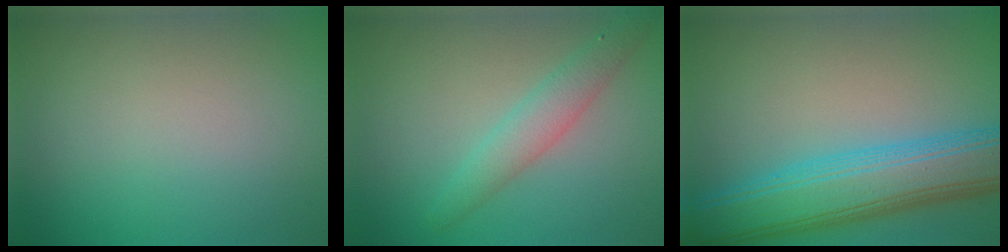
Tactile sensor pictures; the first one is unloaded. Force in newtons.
{"total": 2.8, "press": 2.8, "slide": 0.1}
{"total": 9.3, "press": 9.3, "slide": 0.2}